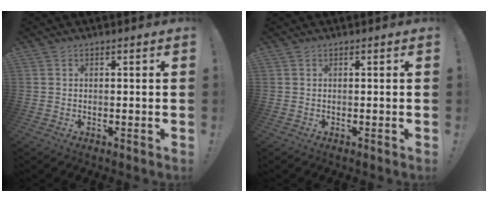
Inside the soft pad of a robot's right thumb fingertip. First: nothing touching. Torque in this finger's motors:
{"motor_torque": [0.00, 0.00, -0.01, 0.01, 0.01]}